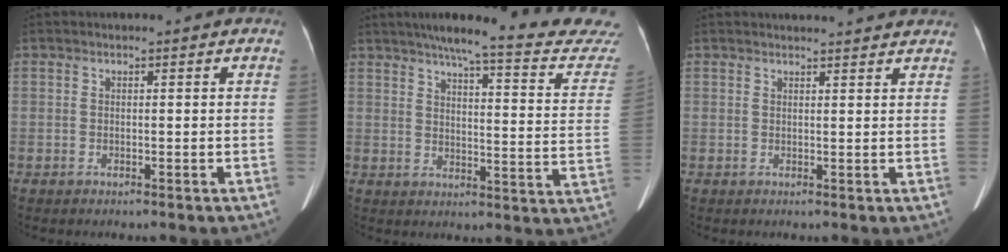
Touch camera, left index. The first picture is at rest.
{"total": 23.8, "force": [21.6, 1.2, 10.0], "torque": [-0.138, -0.069, 0.255]}
{"total": 7.1, "force": [6.9, 0.7, 1.8], "torque": [-0.019, 0.015, 0.066]}